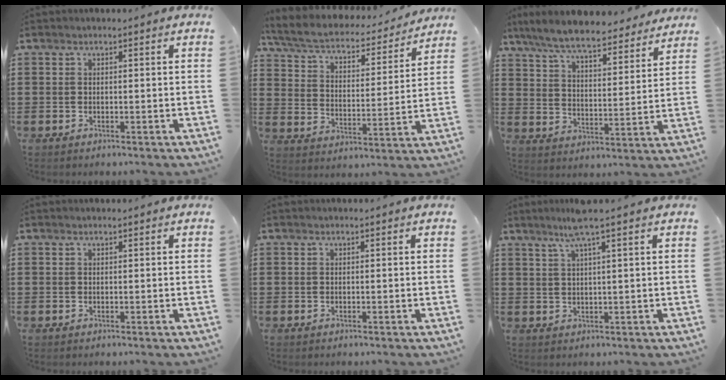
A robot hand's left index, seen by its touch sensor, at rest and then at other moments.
{"total": 5.1, "force": [4.6, 1.0, 2.2], "torque": [-0.066, -0.033, 0.072]}
{"total": 8.0, "force": [7.4, 0.5, 3.2], "torque": [-0.092, -0.043, 0.130]}
{"total": 0.0}
{"total": 0.0}
{"total": 4.6, "force": [2.7, -0.5, 3.7], "torque": [-0.078, 0.004, 0.046]}